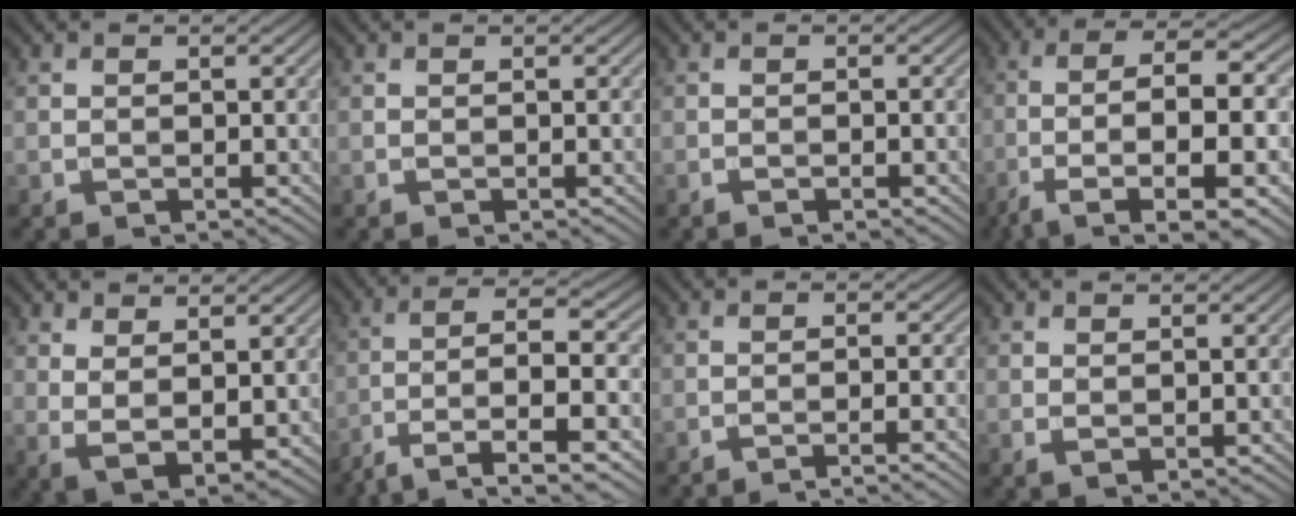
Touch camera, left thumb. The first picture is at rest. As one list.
[{"total": 0.0}, {"total": 0.9, "force": [-0.7, 0.0, 0.7], "torque": [-0.011, 0.001, -0.012]}, {"total": 11.3, "force": [-4.1, 3.3, 10.0], "torque": [-0.184, 0.002, -0.068]}, {"total": 4.0, "force": [2.0, 1.4, 3.2], "torque": [-0.077, -0.012, 0.047]}, {"total": 9.4, "force": [-4.6, 2.8, 7.7], "torque": [-0.141, -0.006, -0.082]}, {"total": 3.4, "force": [-2.1, 0.2, 2.7], "torque": [-0.039, 0.012, -0.050]}, {"total": 0.9, "force": [0.3, 0.5, 0.8], "torque": [-0.017, -0.002, 0.010]}]